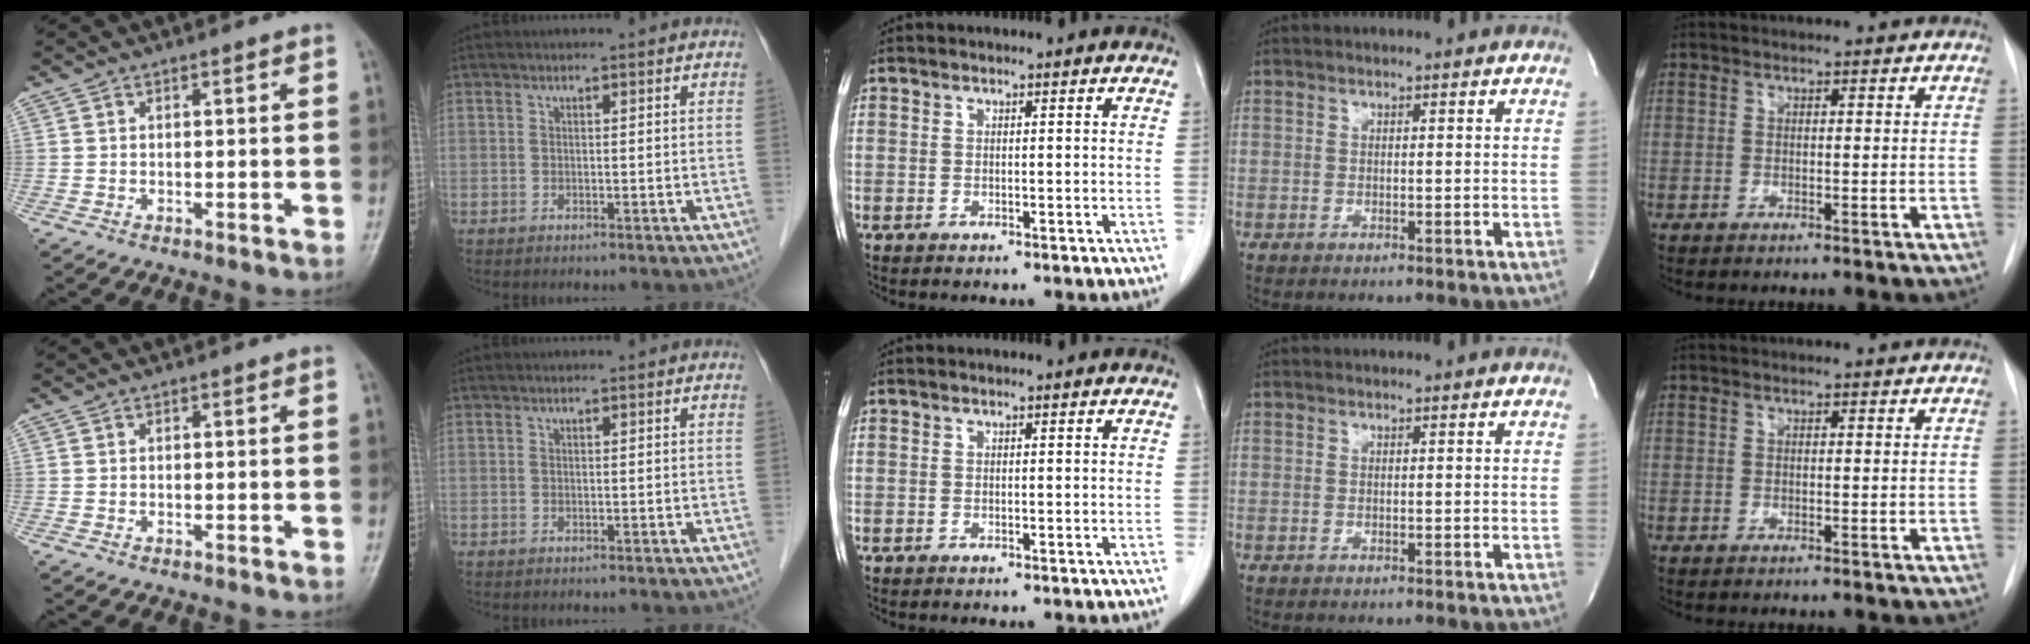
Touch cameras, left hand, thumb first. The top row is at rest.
{}